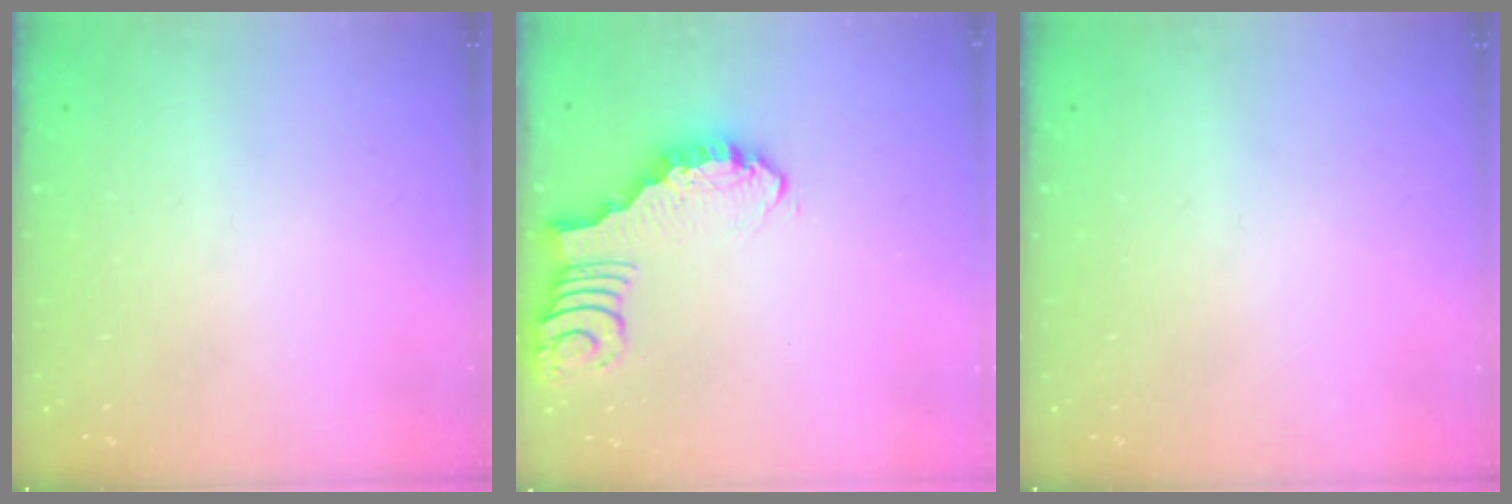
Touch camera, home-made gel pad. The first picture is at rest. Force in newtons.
{"total": 3.2, "press": 3.2, "slide": 0.3}
{"total": 0.0}